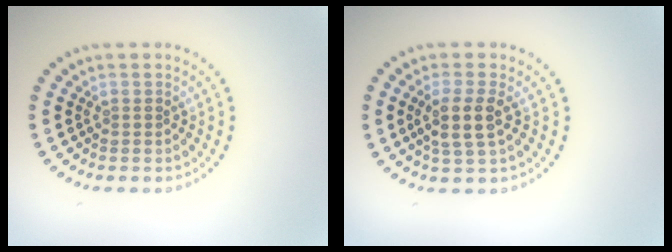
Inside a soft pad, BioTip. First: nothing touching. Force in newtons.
{"total": 2.9, "press": 2.5, "slide": 1.4}